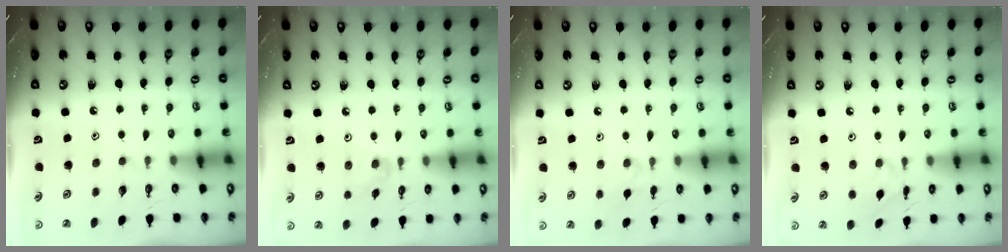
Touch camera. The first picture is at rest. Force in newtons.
{"total": 3.6, "press": 3.6, "slide": 0.5}
{"total": 4.7, "press": 4.6, "slide": 0.8}
{"total": 2.8, "press": 2.7, "slide": 0.6}